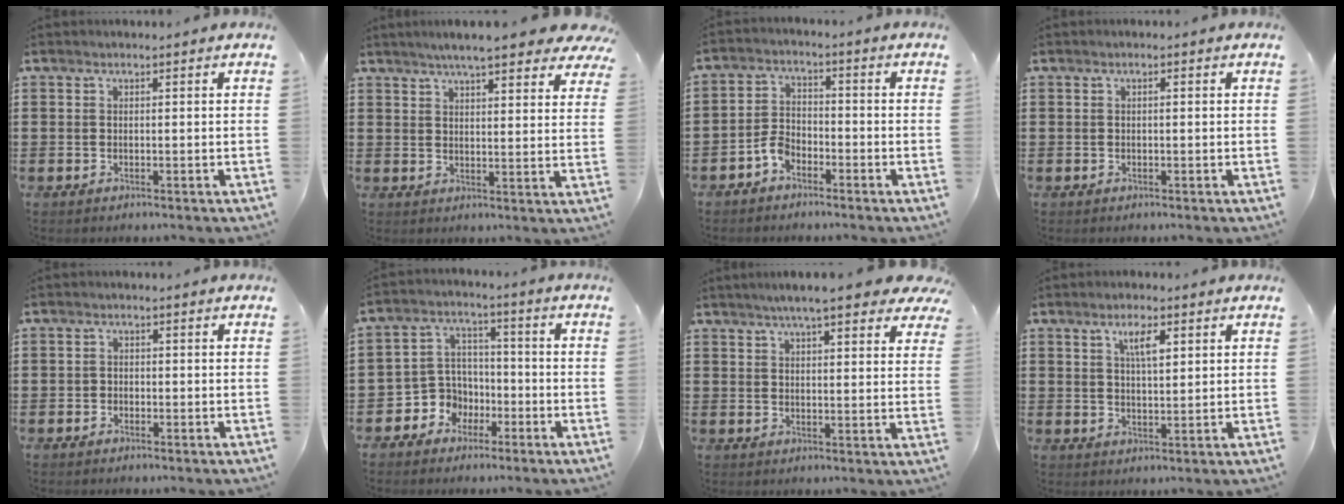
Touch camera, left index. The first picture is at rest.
{"total": 7.0, "force": [6.0, 0.6, 3.7], "torque": [-0.073, -0.018, 0.103]}
{"total": 3.6, "force": [-2.6, 1.9, 1.6], "torque": [-0.047, 0.004, -0.055]}
{"total": 0.6, "force": [0.0, 0.1, 0.5], "torque": [-0.010, -0.001, 0.001]}
{"total": 1.0, "force": [-0.7, 0.7, 0.1], "torque": [-0.005, 0.002, -0.017]}
{"total": 5.9, "force": [-2.8, 5.1, 1.0], "torque": [-0.048, 0.004, -0.057]}
{"total": 7.0, "force": [5.7, 0.6, 3.9], "torque": [-0.076, -0.012, 0.099]}
{"total": 4.4, "force": [2.3, 1.4, 3.5], "torque": [-0.059, 0.002, 0.035]}